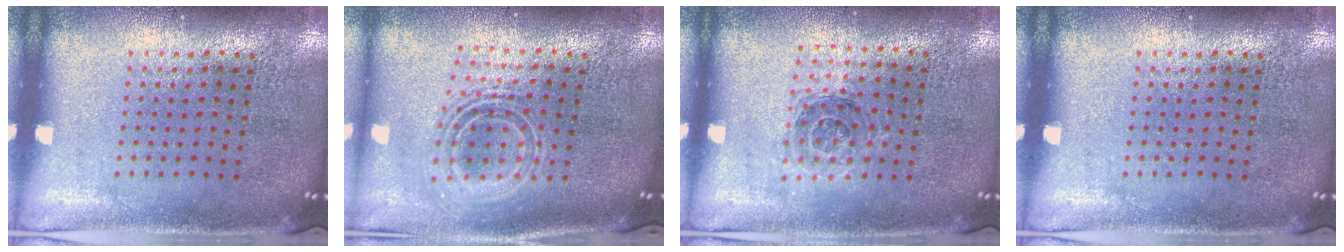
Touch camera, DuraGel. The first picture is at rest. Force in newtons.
{"total": 2.2, "press": 1.6, "slide": 1.5}
{"total": 1.1, "press": 1.0, "slide": 0.3}
{"total": 0.0}